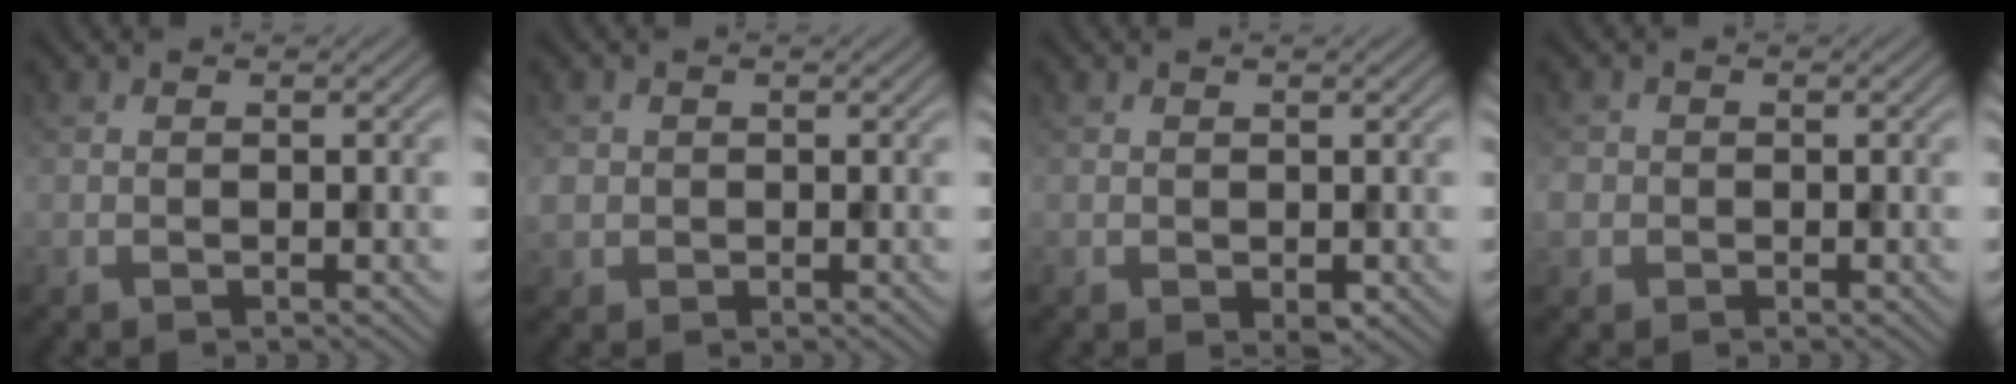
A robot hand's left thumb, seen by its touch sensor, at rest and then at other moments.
{"total": 2.0, "force": [0.1, 1.9, 0.5], "torque": [-0.019, -0.002, -0.001]}
{"total": 0.9, "force": [-0.2, 0.5, 0.7], "torque": [-0.011, -0.004, -0.002]}
{"total": 2.4, "force": [-0.4, 2.2, 0.6], "torque": [-0.020, -0.004, -0.011]}